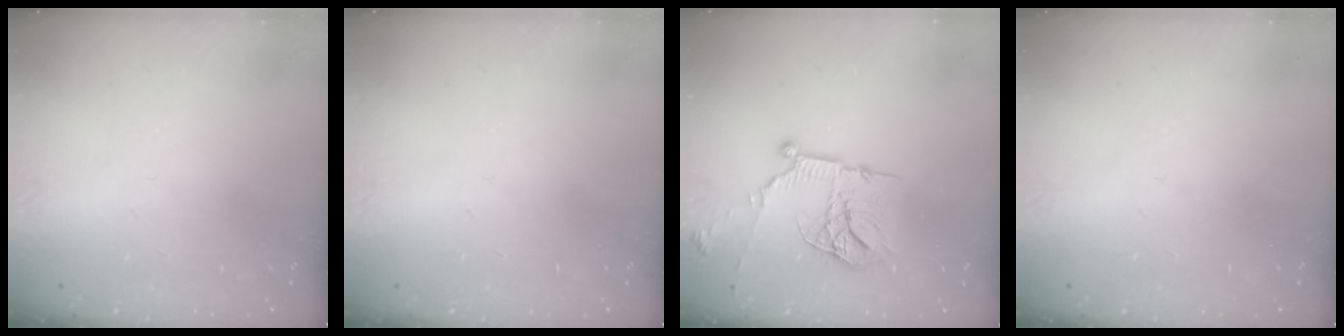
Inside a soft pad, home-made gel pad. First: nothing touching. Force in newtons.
{"total": 0.0}
{"total": 15.2, "press": 15.2, "slide": 0.8}
{"total": 0.0}